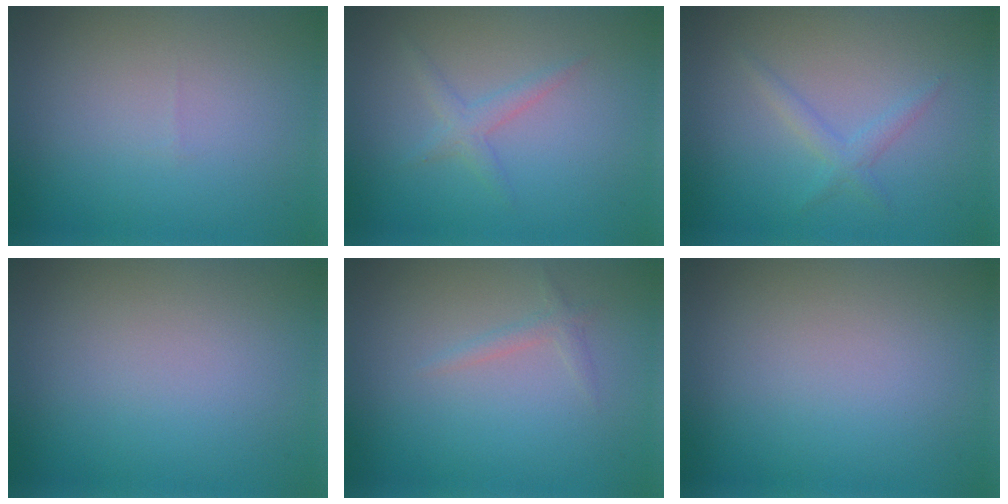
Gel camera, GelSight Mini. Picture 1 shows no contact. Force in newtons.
{"total": 1.4, "press": 1.4, "slide": 0.1}
{"total": 1.4, "press": 1.4, "slide": 0.0}
{"total": 0.0}
{"total": 0.9, "press": 0.9, "slide": 0.1}
{"total": 0.0}